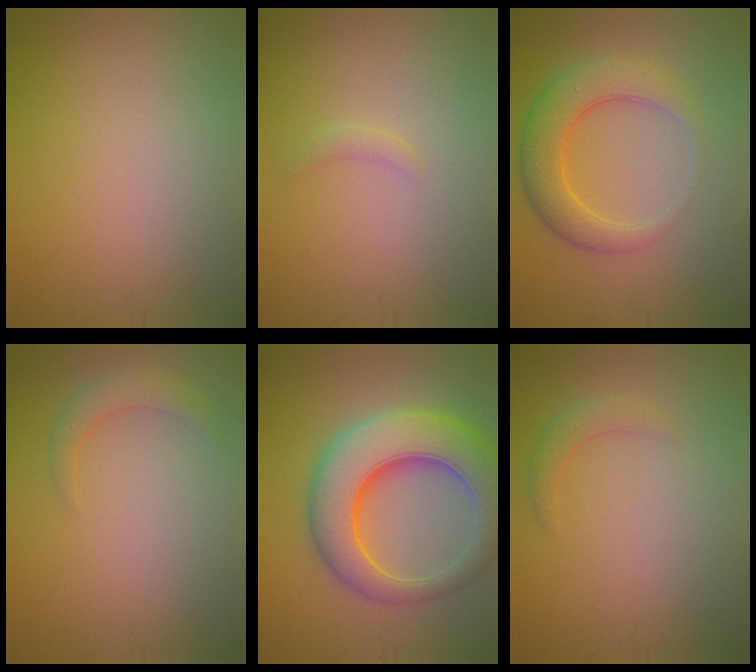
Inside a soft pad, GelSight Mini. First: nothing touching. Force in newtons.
{"total": 0.8, "press": 0.8, "slide": 0.1}
{"total": 5.2, "press": 5.2, "slide": 0.3}
{"total": 1.9, "press": 1.9, "slide": 0.0}
{"total": 10.2, "press": 10.2, "slide": 0.2}
{"total": 1.6, "press": 1.6, "slide": 0.0}